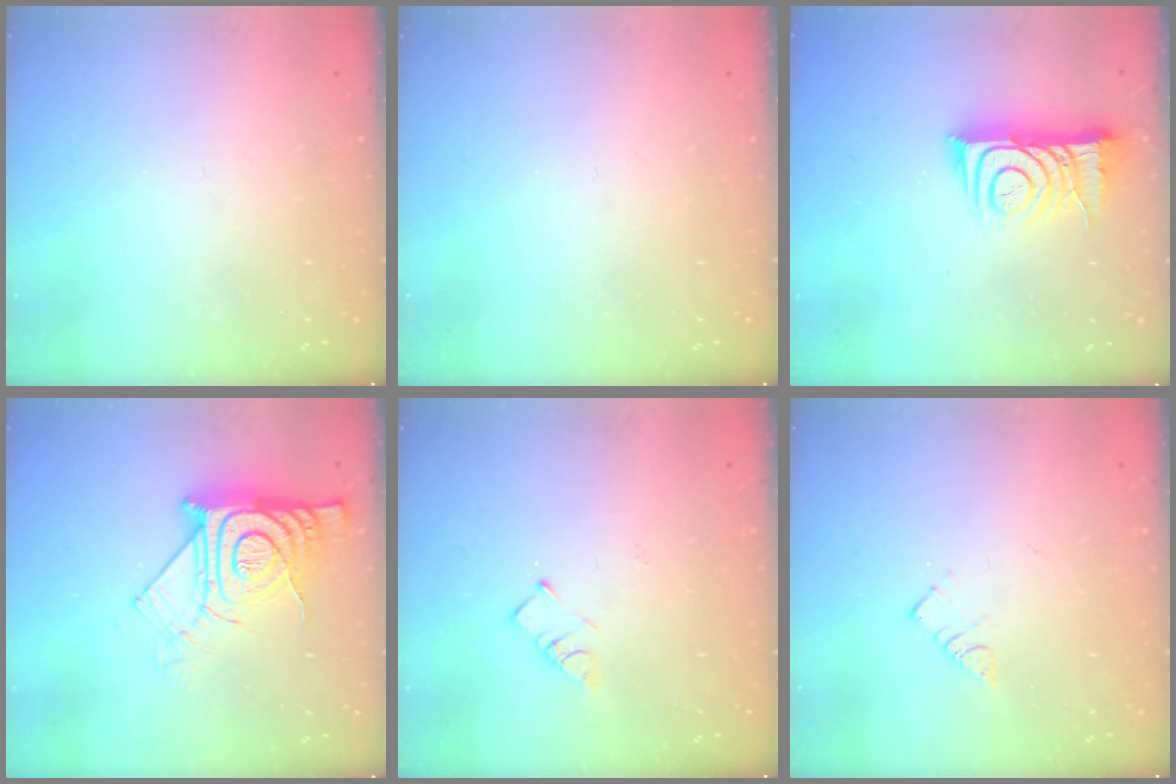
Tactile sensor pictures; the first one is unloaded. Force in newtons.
{"total": 0.0}
{"total": 10.9, "press": 10.8, "slide": 1.1}
{"total": 14.9, "press": 14.9, "slide": 1.4}
{"total": 2.9, "press": 2.9, "slide": 0.0}
{"total": 3.8, "press": 3.8, "slide": 0.2}